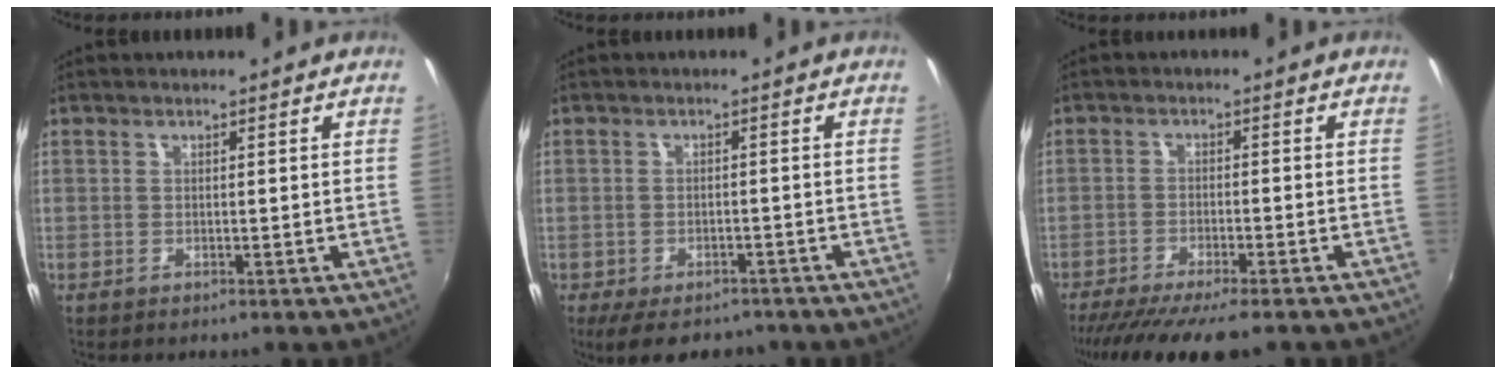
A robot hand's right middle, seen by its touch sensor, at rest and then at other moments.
{"total": 8.0, "force": [-6.3, 3.3, 3.5], "torque": [-0.075, -0.021, -0.092]}
{"total": 12.1, "force": [-10.1, 1.3, 6.5], "torque": [-0.136, -0.043, -0.162]}